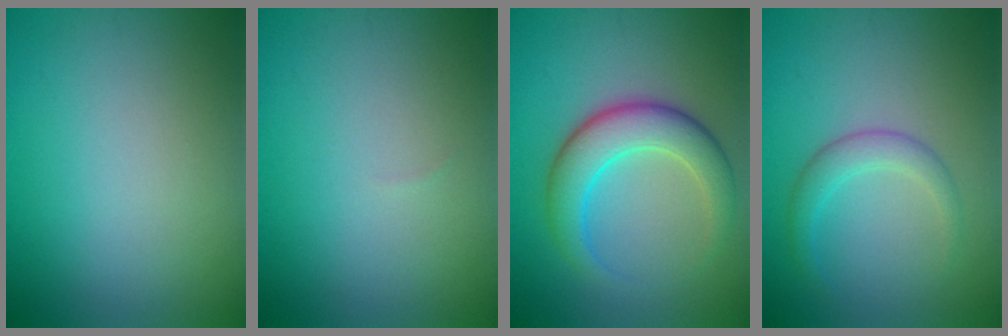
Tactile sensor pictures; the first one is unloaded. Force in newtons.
{"total": 0.0}
{"total": 5.9, "press": 5.9, "slide": 0.2}
{"total": 2.3, "press": 2.3, "slide": 0.1}